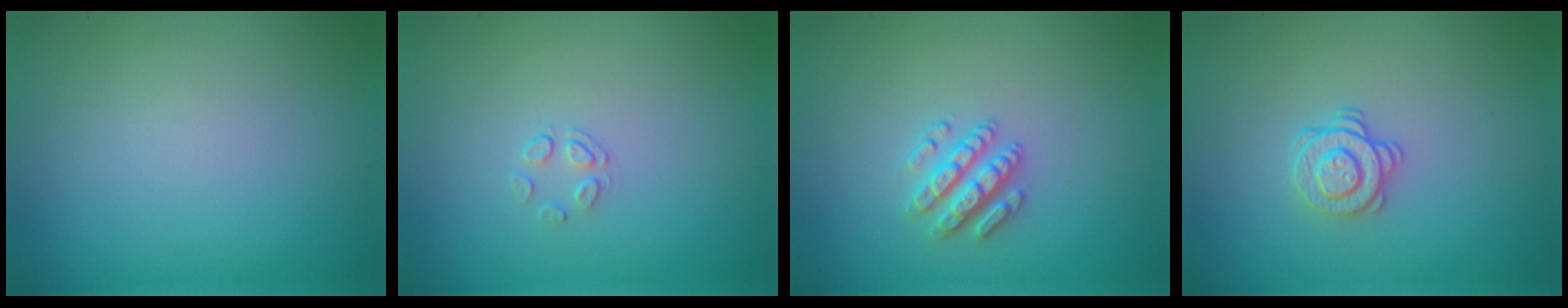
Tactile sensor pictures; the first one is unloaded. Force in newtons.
{"total": 1.1, "press": 0.5, "slide": 1.0}
{"total": 2.7, "press": 2.5, "slide": 1.0}
{"total": 2.1, "press": 1.7, "slide": 1.2}